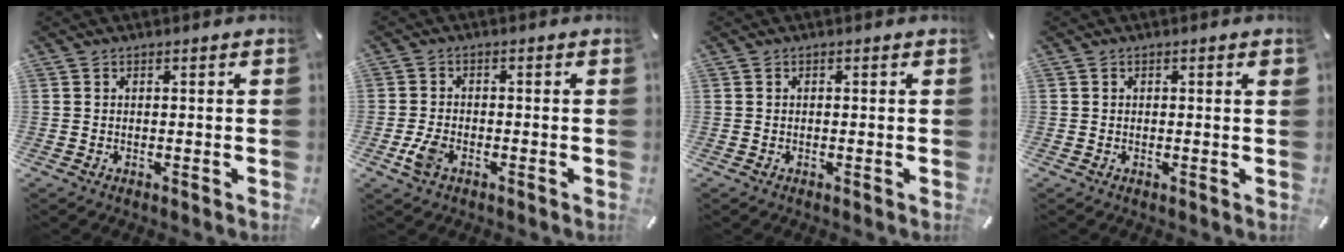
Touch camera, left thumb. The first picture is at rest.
{"total": 4.5, "force": [-1.9, 2.8, 2.9], "torque": [-0.073, 0.001, -0.039]}
{"total": 0.0}
{"total": 0.9, "force": [0.3, 0.2, 0.8], "torque": [-0.015, 0.002, 0.003]}